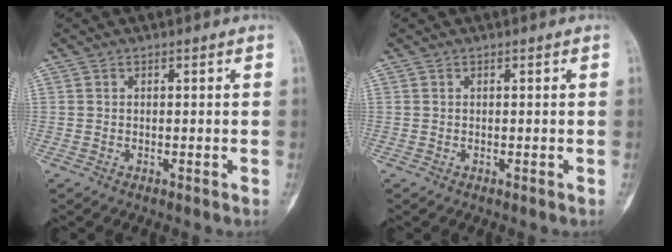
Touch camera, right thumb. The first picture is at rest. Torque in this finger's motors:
{"motor_torque": [-0.03, 0.01, 0.01, -0.01, 0.00]}